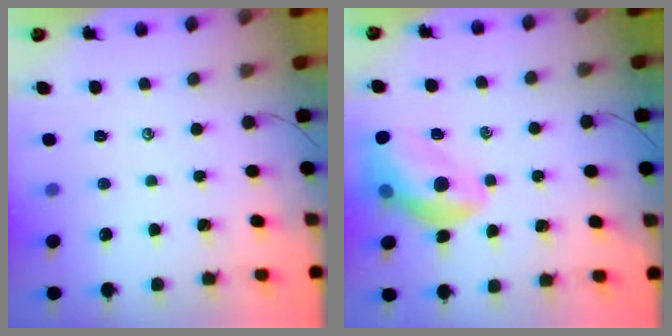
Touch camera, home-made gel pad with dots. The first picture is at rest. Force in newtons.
{"total": 13.6, "press": 12.9, "slide": 4.1}